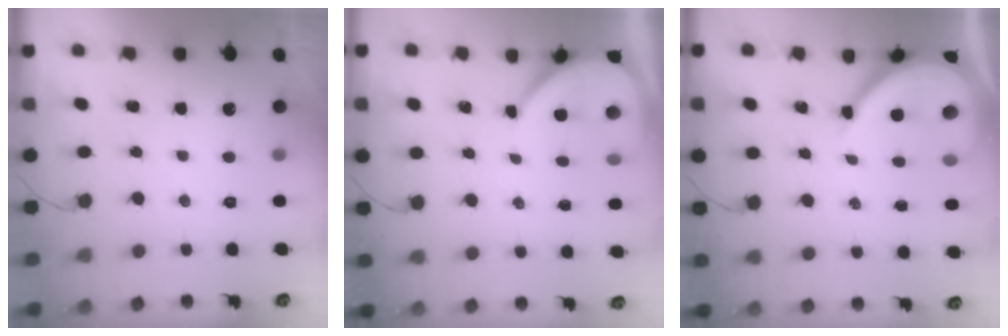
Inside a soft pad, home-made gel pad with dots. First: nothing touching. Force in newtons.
{"total": 5.6, "press": 5.5, "slide": 0.6}
{"total": 11.2, "press": 11.1, "slide": 1.4}